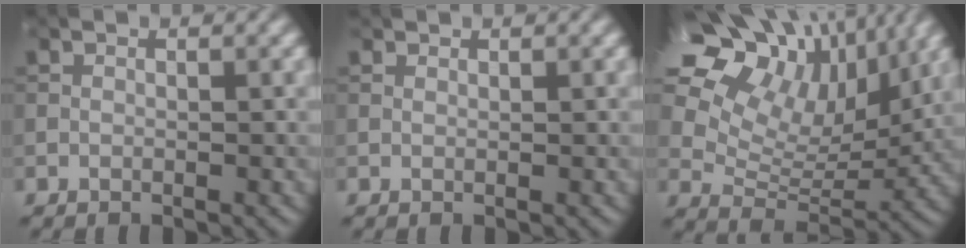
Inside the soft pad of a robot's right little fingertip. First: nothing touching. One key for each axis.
{"total": 0.7, "fx": 0.7, "fy": 0.2, "fz": 0.2, "tx": -0.004, "ty": 0.002, "tz": 0.013}
{"total": 17.6, "fx": 10.5, "fy": 9.9, "fz": 10.2, "tx": -0.218, "ty": 0.061, "tz": 0.168}